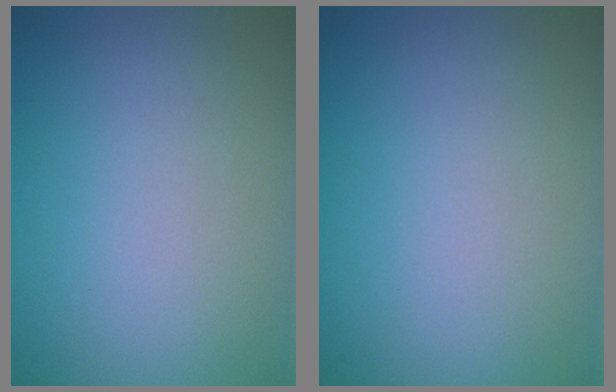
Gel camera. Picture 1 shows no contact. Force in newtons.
{"total": 0.0}